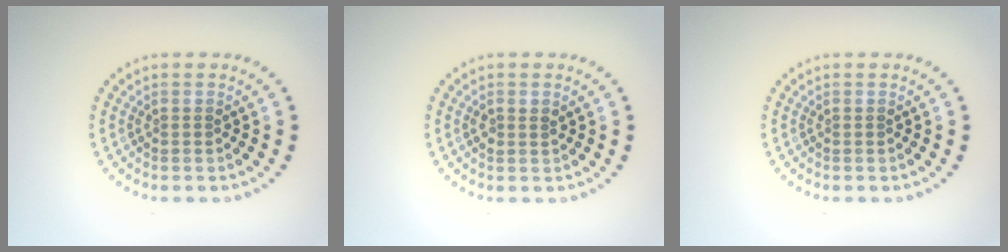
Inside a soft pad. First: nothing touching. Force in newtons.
{"total": 1.1, "press": 1.0, "slide": 0.4}
{"total": 0.0}